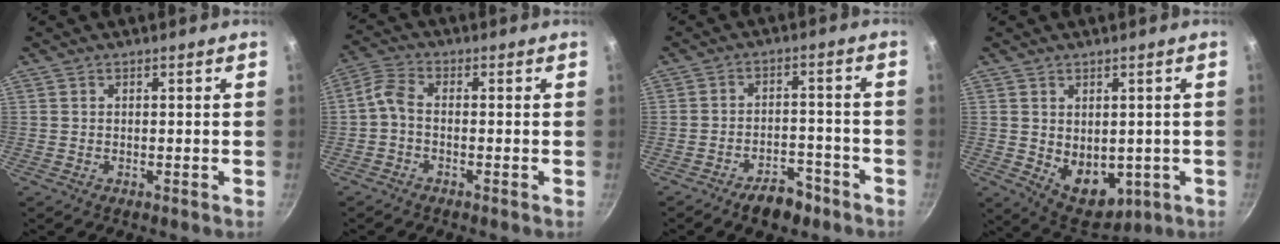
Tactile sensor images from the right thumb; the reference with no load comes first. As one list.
[{"total": 4.0, "force": [-1.3, 2.3, 3.0], "torque": [-0.077, 0.022, -0.039]}, {"total": 7.3, "force": [-5.1, 3.7, 3.7], "torque": [-0.039, 0.045, -0.071]}, {"total": 9.5, "force": [-0.6, 6.7, 6.8], "torque": [-0.069, -0.018, 0.017]}]